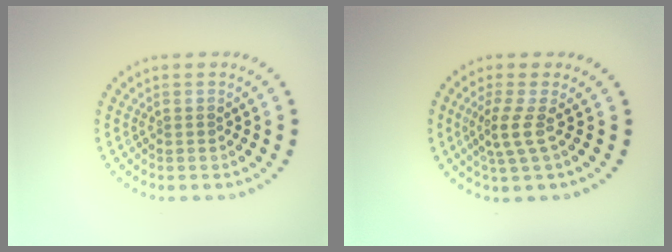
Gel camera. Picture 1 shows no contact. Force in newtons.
{"total": 2.3, "press": 1.6, "slide": 1.7}